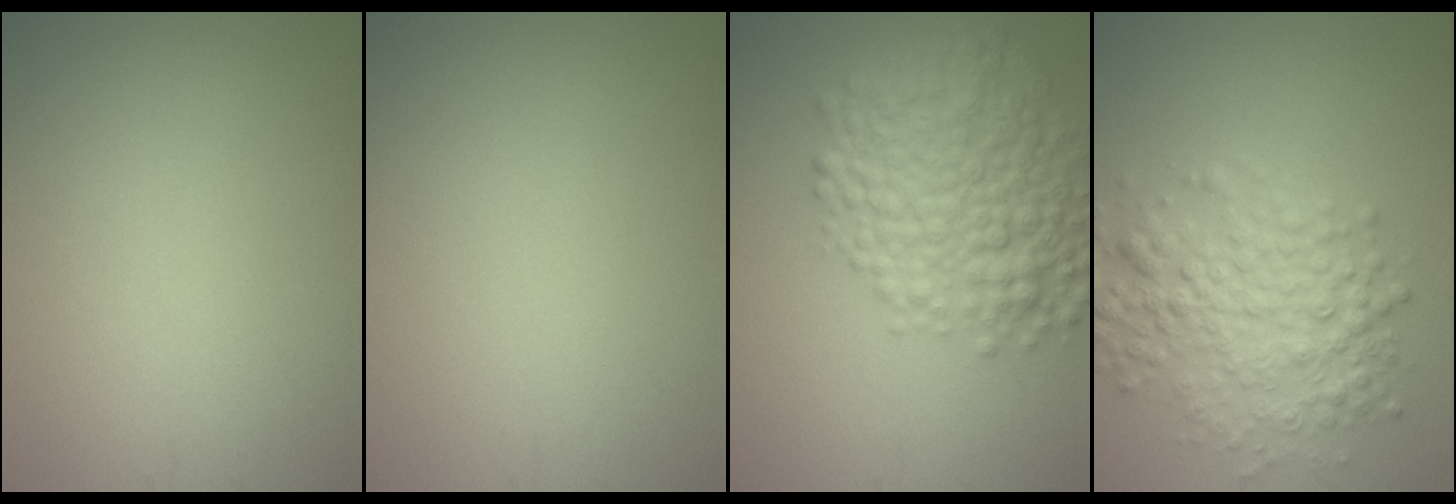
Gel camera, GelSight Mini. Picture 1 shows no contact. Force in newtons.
{"total": 0.0}
{"total": 8.0, "press": 8.0, "slide": 0.0}
{"total": 5.5, "press": 5.5, "slide": 0.1}